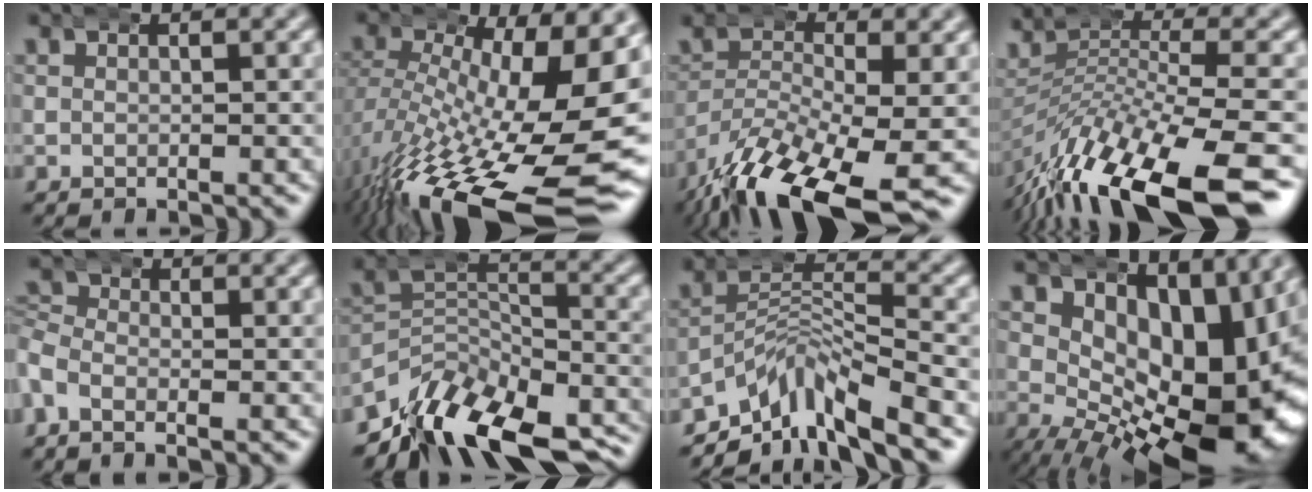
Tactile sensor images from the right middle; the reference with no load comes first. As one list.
[{"total": 15.9, "force": [-6.4, 6.7, 12.9], "torque": [-0.205, -0.067, -0.056]}, {"total": 9.7, "force": [-5.9, 3.3, 6.9], "torque": [-0.144, -0.039, -0.075]}, {"total": 10.1, "force": [-4.8, 4.1, 7.8], "torque": [-0.154, -0.019, -0.062]}, {"total": 2.4, "force": [-1.0, 2.0, 0.7], "torque": [-0.023, -0.009, -0.025]}, {"total": 12.4, "force": [-8.3, 6.3, 6.7], "torque": [-0.098, -0.020, -0.131]}, {"total": 7.2, "force": [-4.8, 3.3, 4.2], "torque": [-0.047, 0.003, -0.091]}, {"total": 15.9, "force": [0.5, 8.3, 13.6], "torque": [-0.187, -0.034, 0.031]}]